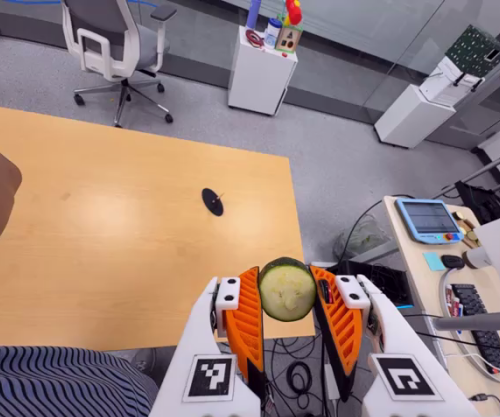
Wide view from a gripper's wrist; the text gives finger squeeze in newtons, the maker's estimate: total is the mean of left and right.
{"total": 11.7, "left": 12.5, "right": 10.9}